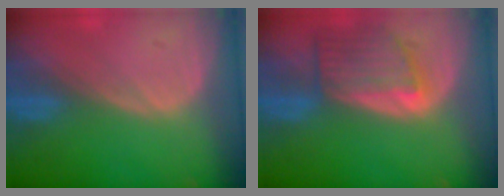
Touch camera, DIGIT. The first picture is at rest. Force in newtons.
{"total": 7.2, "press": 6.7, "slide": 2.8}